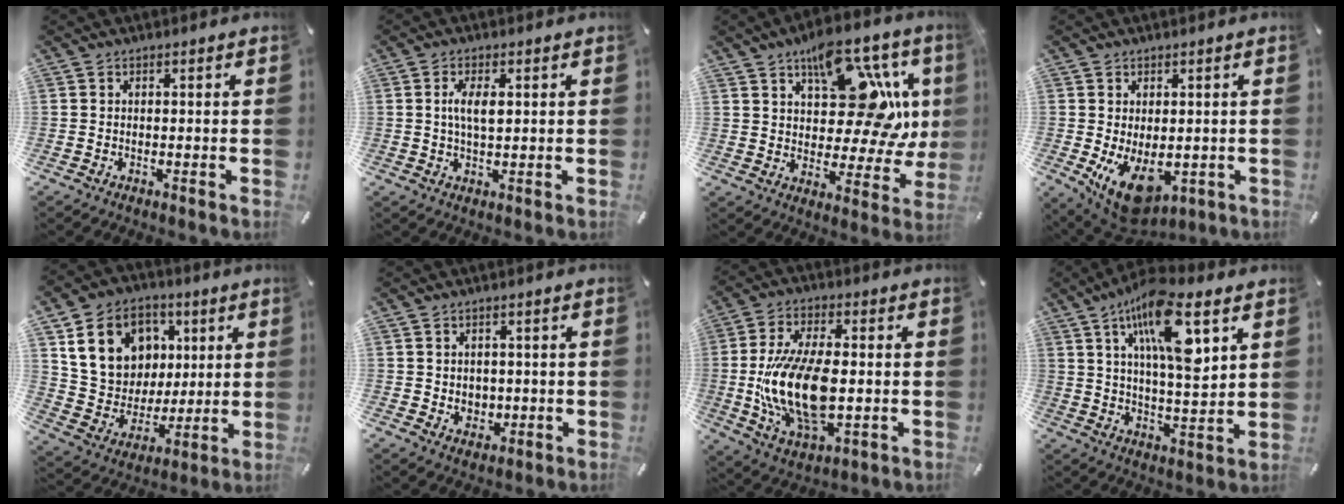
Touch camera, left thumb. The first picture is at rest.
{"total": 4.8, "force": [0.9, 1.8, 4.3], "torque": [-0.097, 0.003, 0.010]}
{"total": 19.0, "force": [8.7, 9.9, 13.7], "torque": [-0.185, -0.066, 0.146]}
{"total": 10.2, "force": [-2.3, 6.0, 7.9], "torque": [-0.137, -0.005, -0.035]}
{"total": 17.1, "force": [6.4, 14.3, 6.9], "torque": [-0.113, -0.017, 0.133]}
{"total": 3.5, "force": [0.3, 3.3, 1.1], "torque": [-0.002, -0.005, 0.002]}
{"total": 19.1, "force": [-1.3, 10.1, 16.1], "torque": [-0.331, -0.013, -0.018]}
{"total": 16.1, "force": [8.7, 4.9, 12.7], "torque": [-0.220, -0.027, 0.140]}